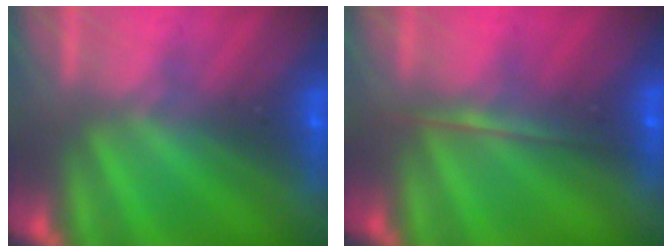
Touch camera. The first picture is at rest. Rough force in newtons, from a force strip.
{"total": 1.7}